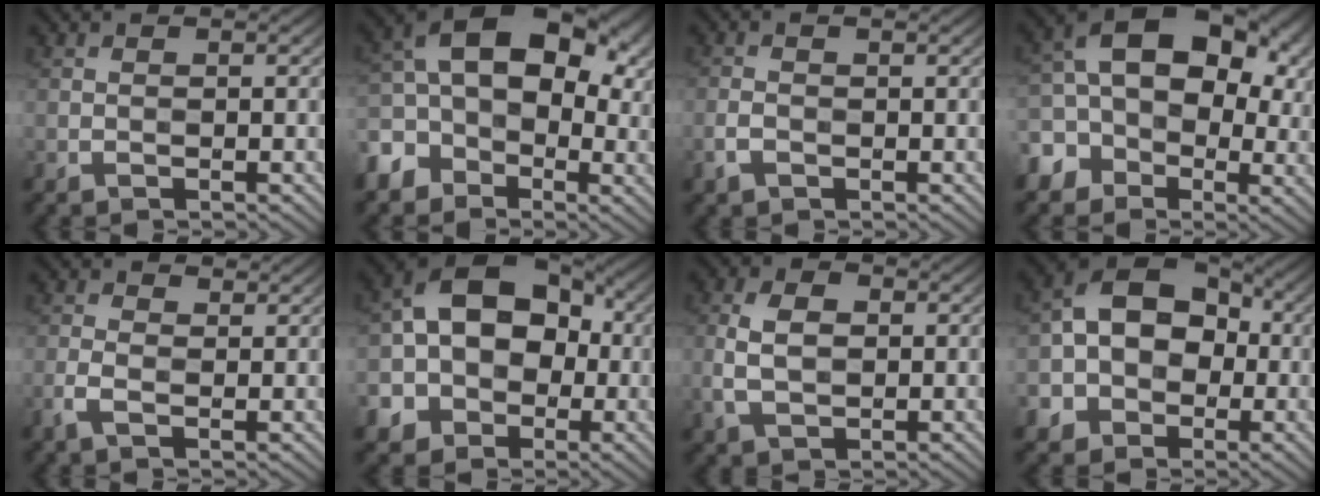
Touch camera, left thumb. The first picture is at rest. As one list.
[{"total": 13.7, "force": [-2.5, 10.0, 9.0], "torque": [-0.158, -0.009, -0.052]}, {"total": 2.1, "force": [-0.7, 1.3, 1.5], "torque": [-0.039, -0.001, -0.014]}, {"total": 15.0, "force": [-1.6, 11.5, 9.5], "torque": [-0.160, -0.018, -0.034]}, {"total": 2.8, "force": [0.1, 1.6, 2.3], "torque": [-0.060, 0.005, -0.003]}, {"total": 13.8, "force": [-1.4, 10.9, 8.4], "torque": [-0.150, -0.003, -0.047]}, {"total": 5.2, "force": [0.3, 3.4, 3.9], "torque": [-0.092, 0.000, 0.004]}, {"total": 10.7, "force": [-1.2, 8.6, 6.2], "torque": [-0.108, -0.001, -0.041]}]